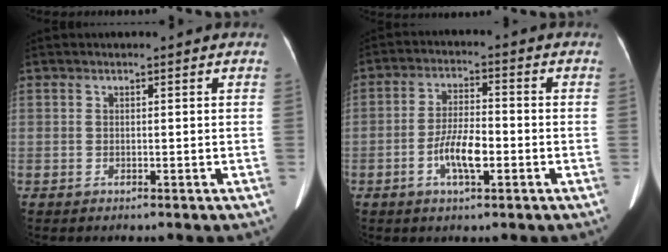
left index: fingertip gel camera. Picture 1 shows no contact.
{"total": 6.5, "force": [-2.4, 1.7, 5.8], "torque": [-0.113, -0.003, -0.046]}